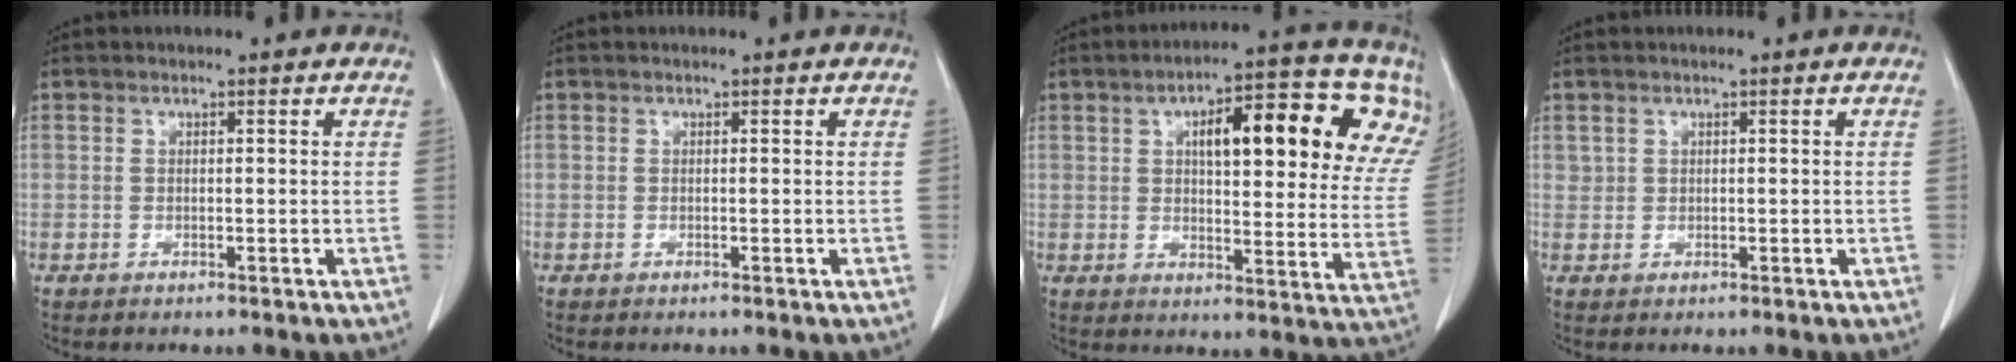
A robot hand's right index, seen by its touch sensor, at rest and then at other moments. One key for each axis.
{"total": 0.0}
{"total": 20.6, "fx": 8.4, "fy": 5.4, "fz": 18.0, "tx": -0.235, "ty": 0.029, "tz": 0.105}
{"total": 0.8, "fx": 0.4, "fy": 0.6, "fz": 0.1, "tx": 0.008, "ty": 0.006, "tz": 0.005}